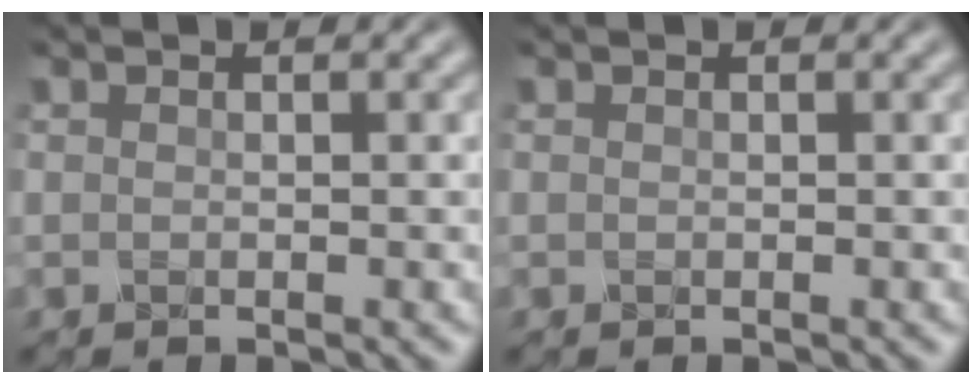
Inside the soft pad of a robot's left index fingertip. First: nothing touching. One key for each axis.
{"total": 0.0}